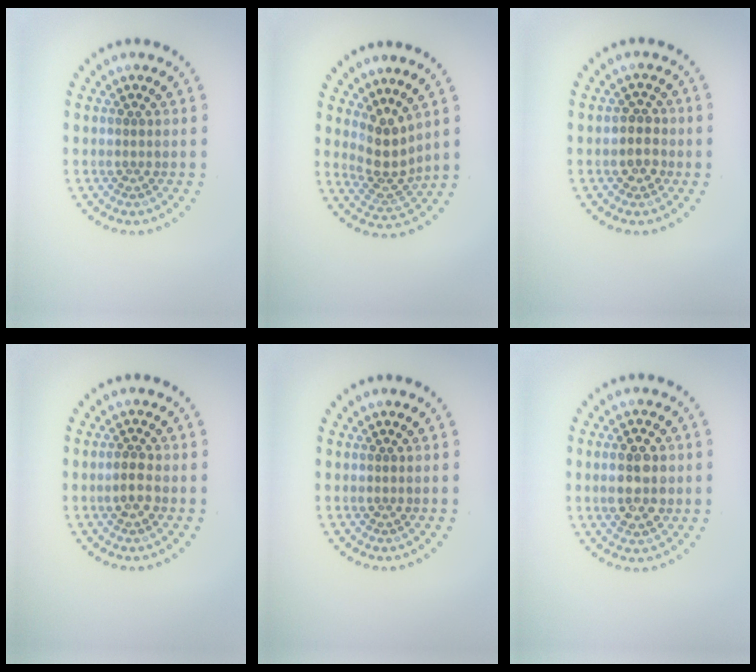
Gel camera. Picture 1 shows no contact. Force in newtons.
{"total": 3.5, "press": 2.7, "slide": 2.2}
{"total": 2.2, "press": 2.1, "slide": 0.7}
{"total": 1.8, "press": 1.7, "slide": 0.6}
{"total": 0.0}
{"total": 4.2, "press": 4.2, "slide": 0.4}